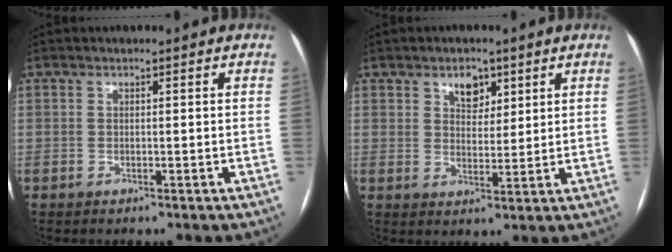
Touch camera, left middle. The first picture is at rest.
{"total": 4.2, "force": [2.5, 2.6, 2.1], "torque": [-0.031, 0.004, 0.043]}